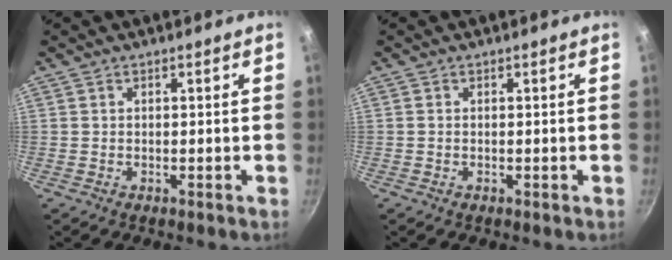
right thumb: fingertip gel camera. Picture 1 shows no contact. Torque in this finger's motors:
{"motor_torque": [-0.27, -0.52, 0.35, -0.10, -0.02]}